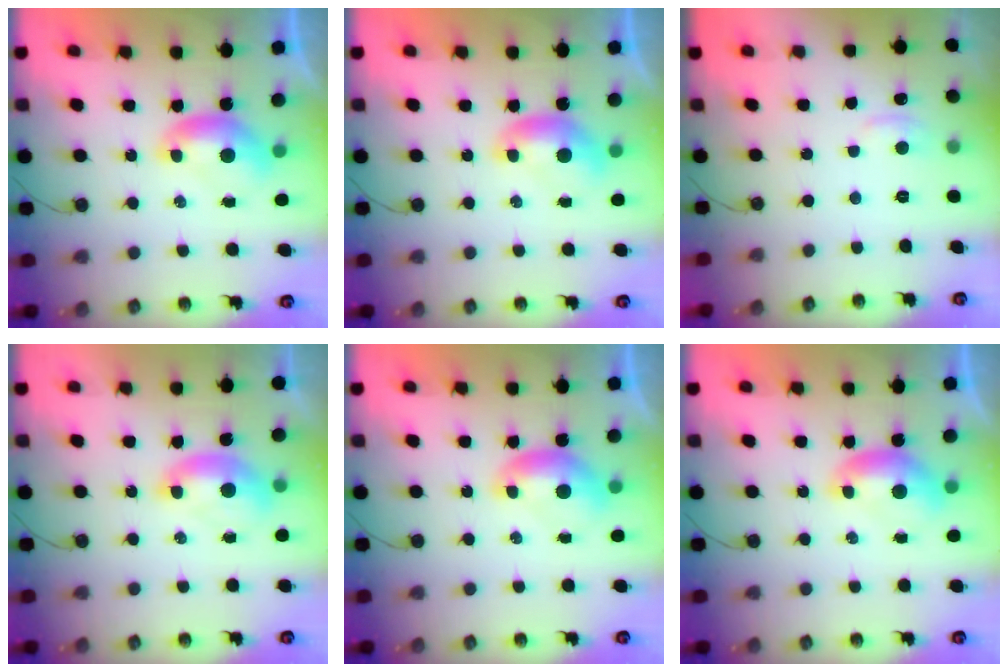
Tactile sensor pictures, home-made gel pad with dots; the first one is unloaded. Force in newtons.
{"total": 0.0}
{"total": 1.2, "press": 0.8, "slide": 0.9}
{"total": 1.7, "press": 1.6, "slide": 0.7}
{"total": 0.0}
{"total": 0.0}